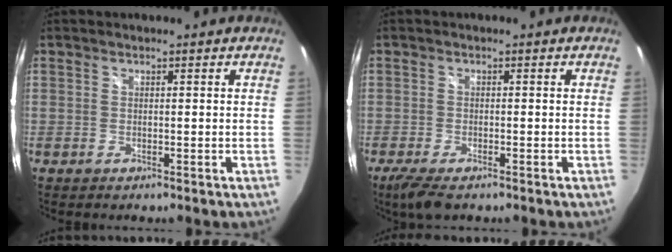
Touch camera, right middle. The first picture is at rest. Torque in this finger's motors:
{"motor_torque": [0.82, -0.74, 0.14, 0.08]}